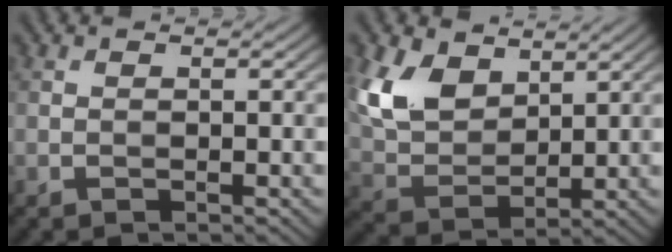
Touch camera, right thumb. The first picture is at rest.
{"total": 8.6, "force": [4.5, 5.2, 5.1], "torque": [-0.133, -0.001, 0.090]}